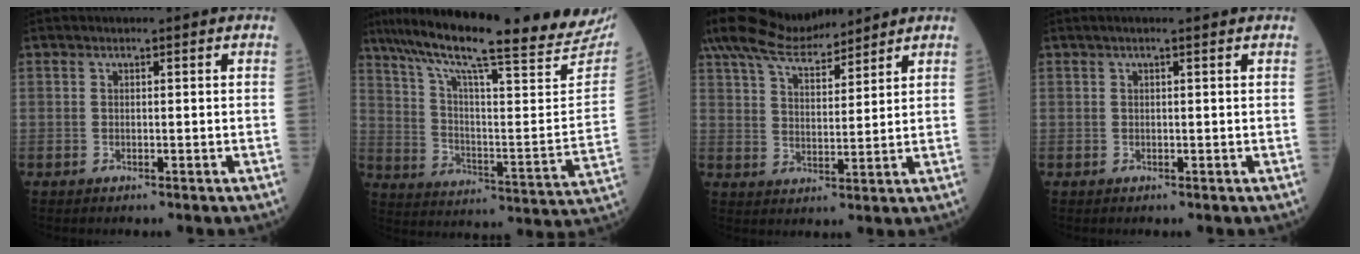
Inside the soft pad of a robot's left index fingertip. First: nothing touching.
{"total": 30.9, "force": [25.9, 3.5, 16.4], "torque": [-0.274, -0.060, 0.344]}
{"total": 14.6, "force": [13.1, 3.1, 5.7], "torque": [-0.126, 0.030, 0.237]}
{"total": 2.3, "force": [1.9, -0.2, 1.3], "torque": [-0.017, 0.015, 0.026]}